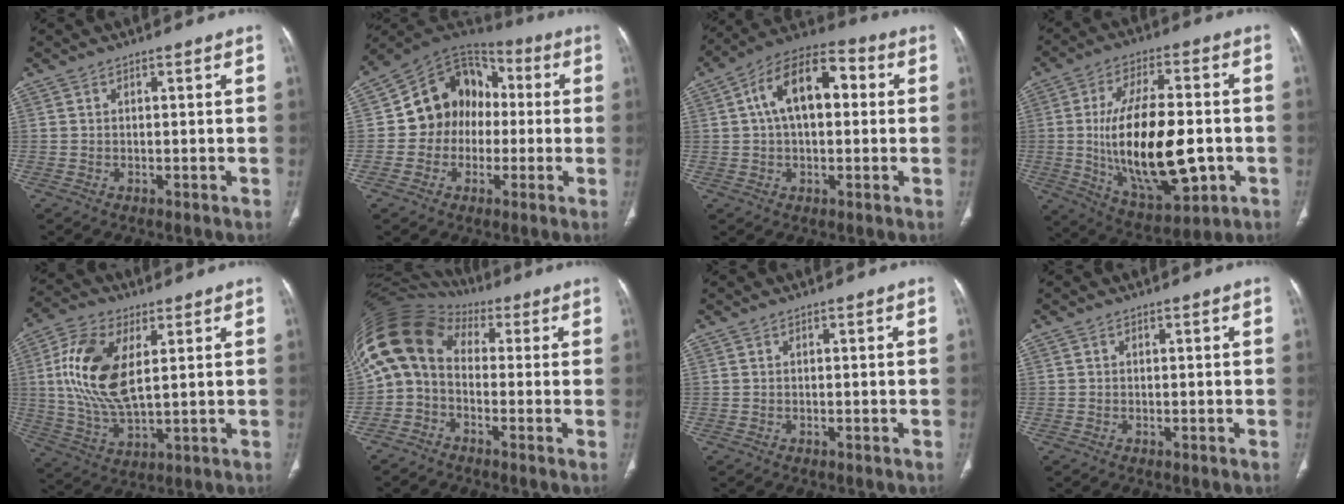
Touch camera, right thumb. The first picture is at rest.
{"total": 14.5, "force": [-0.7, 12.3, 7.7], "torque": [-0.078, 0.039, -0.024]}
{"total": 14.6, "force": [2.7, 8.2, 11.8], "torque": [-0.182, 0.033, 0.034]}
{"total": 21.9, "force": [-2.7, 10.1, 19.2], "torque": [-0.324, 0.007, -0.026]}
{"total": 15.5, "force": [3.6, 7.4, 13.1], "torque": [-0.266, -0.010, 0.070]}
{"total": 14.2, "force": [0.9, 10.4, 9.7], "torque": [-0.189, 0.060, 0.001]}
{"total": 0.0}
{"total": 0.0}